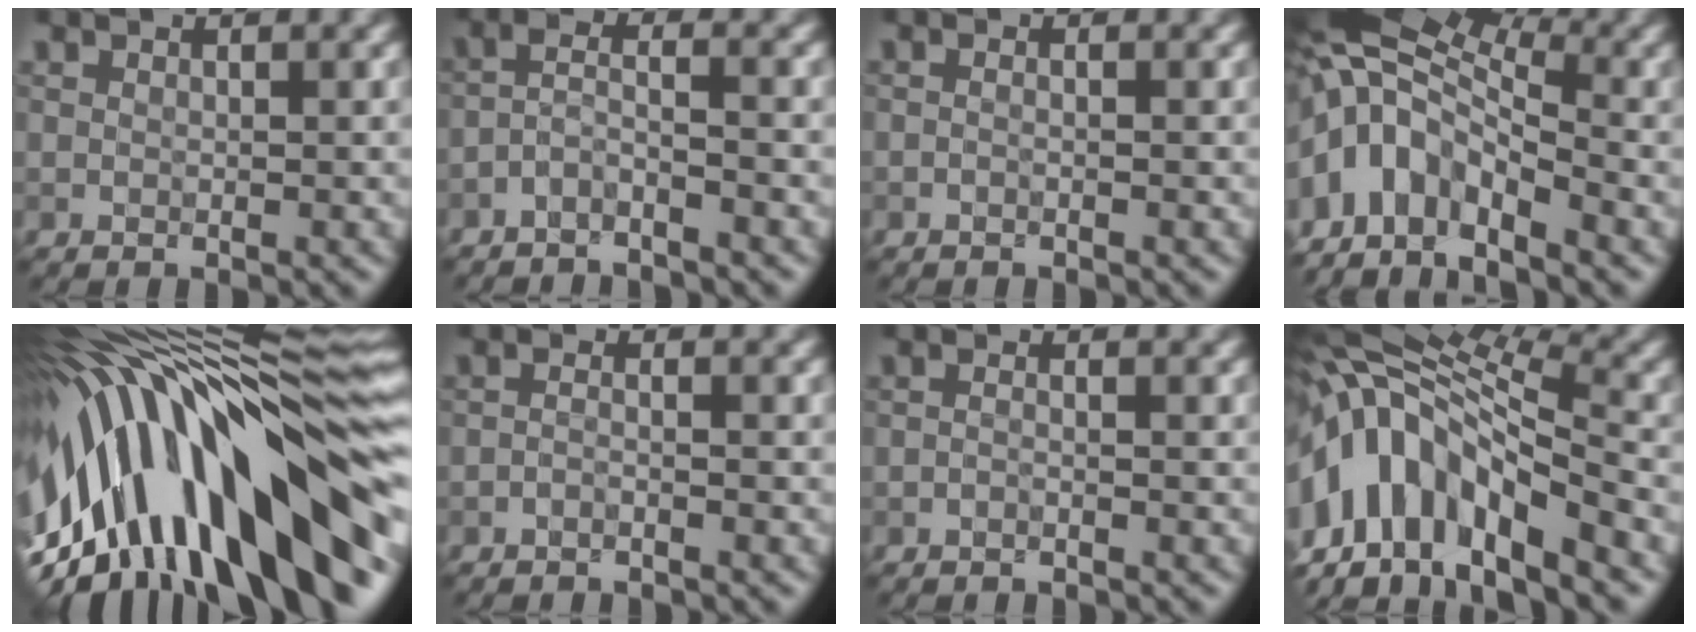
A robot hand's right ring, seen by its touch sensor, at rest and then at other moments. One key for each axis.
{"total": 2.4, "fx": -1.9, "fy": 0.3, "fz": 1.5, "tx": -0.029, "ty": 0.006, "tz": -0.046}
{"total": 0.6, "fx": -0.3, "fy": 0.2, "fz": 0.5, "tx": -0.007, "ty": -0.004, "tz": -0.010}
{"total": 10.2, "fx": -2.5, "fy": 6.1, "fz": 7.8, "tx": -0.147, "ty": 0.007, "tz": -0.061}
{"total": 17.1, "fx": -3.1, "fy": 6.5, "fz": 15.5, "tx": -0.226, "ty": 0.016, "tz": -0.048}
{"total": 1.2, "fx": -1.0, "fy": 0.1, "fz": 0.6, "tx": -0.013, "ty": -0.004, "tz": -0.025}
{"total": 0.8, "fx": -0.7, "fy": 0.1, "fz": 0.5, "tx": -0.011, "ty": -0.002, "tz": -0.017}
{"total": 12.4, "fx": -3.7, "fy": 6.0, "fz": 10.2, "tx": -0.182, "ty": 0.023, "tz": -0.074}